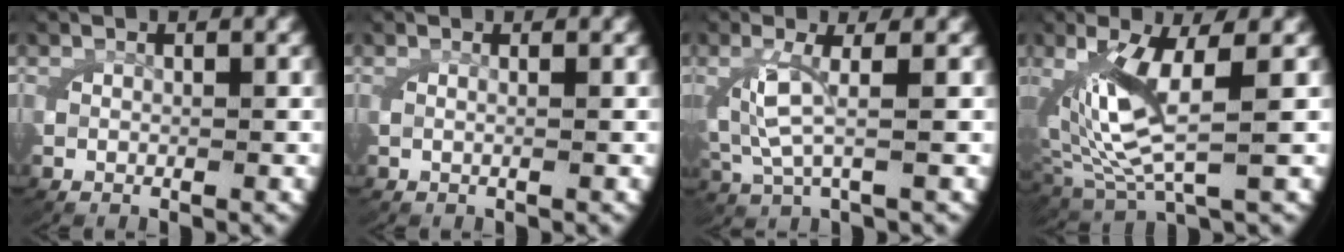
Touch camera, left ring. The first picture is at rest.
{"total": 0.6, "force": [0.1, -0.1, 0.6], "torque": [-0.018, 0.001, 0.001]}
{"total": 3.3, "force": [0.5, 1.3, 3.0], "torque": [-0.084, -0.014, 0.018]}
{"total": 6.1, "force": [1.6, 2.6, 5.3], "torque": [-0.130, -0.011, 0.042]}